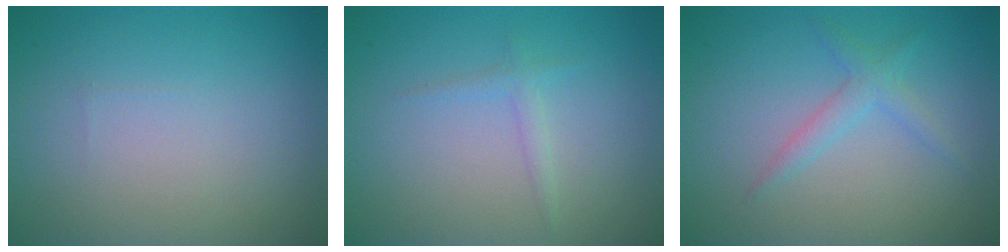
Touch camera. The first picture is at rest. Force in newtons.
{"total": 1.1, "press": 1.1, "slide": 0.1}
{"total": 1.9, "press": 1.9, "slide": 0.0}